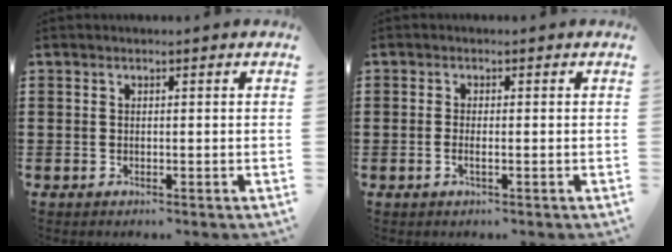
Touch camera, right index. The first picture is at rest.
{"total": 1.3, "force": [-0.5, 0.1, 1.1], "torque": [-0.021, -0.004, -0.009]}